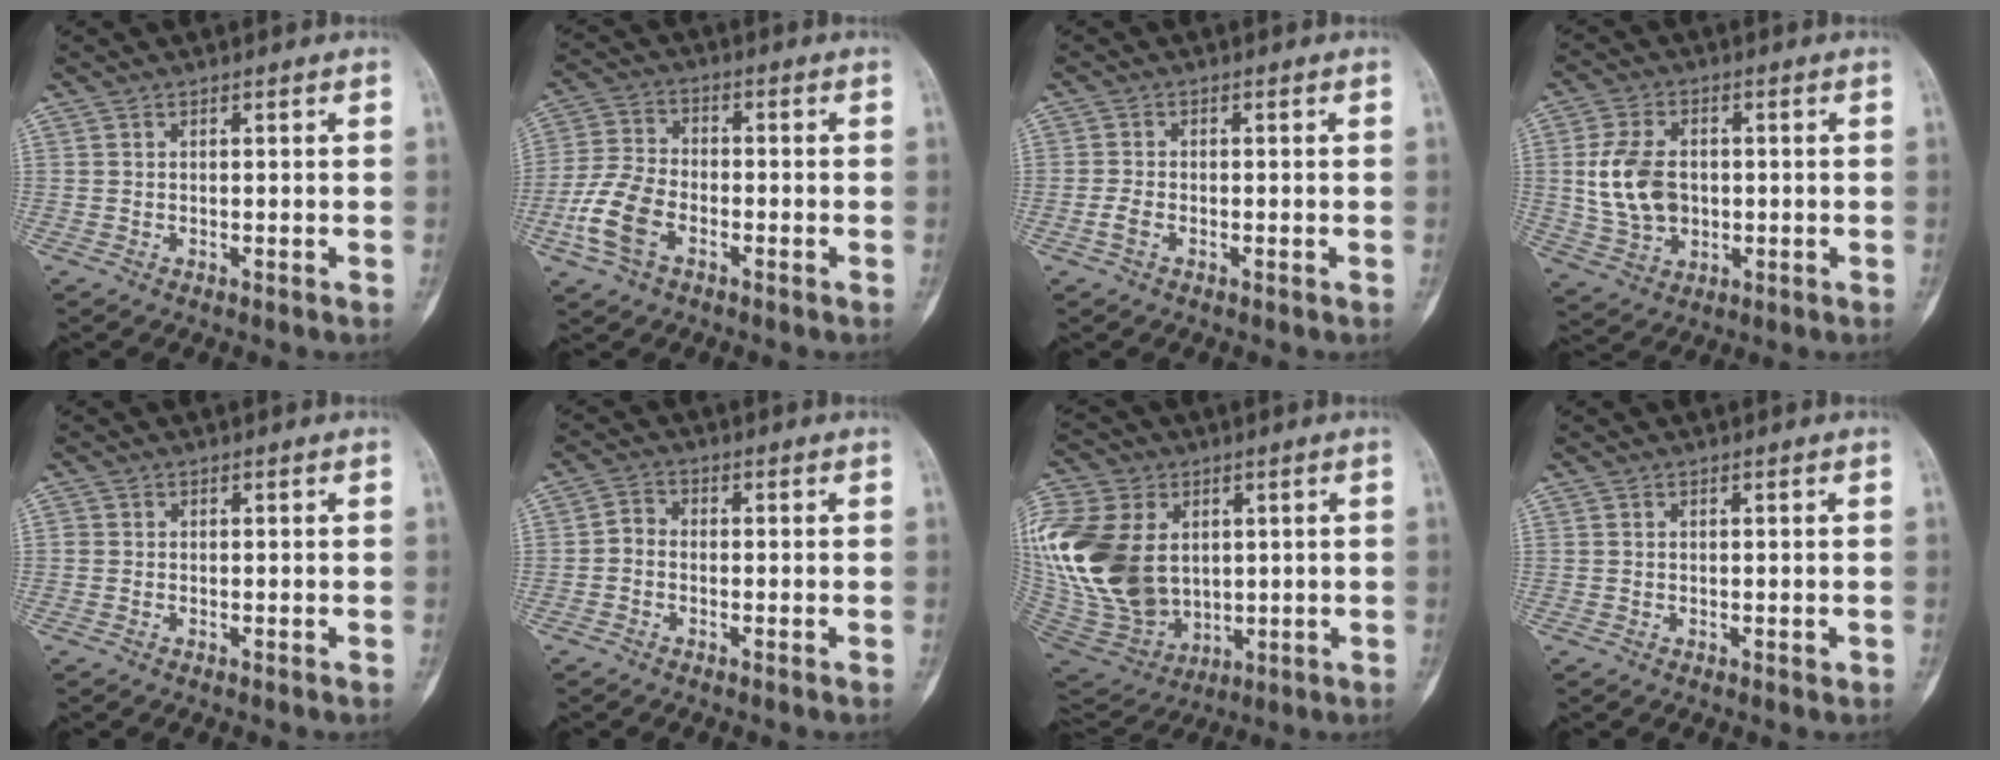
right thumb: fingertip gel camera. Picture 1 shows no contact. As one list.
[{"total": 9.8, "force": [-3.8, 6.0, 6.8], "torque": [-0.148, 0.019, -0.078]}, {"total": 2.2, "force": [-0.9, 1.4, 1.5], "torque": [-0.037, 0.004, -0.020]}, {"total": 10.8, "force": [0.5, 7.6, 7.7], "torque": [-0.138, 0.001, 0.016]}, {"total": 0.7, "force": [0.0, 0.7, 0.2], "torque": [0.003, 0.003, -0.001]}, {"total": 2.5, "force": [-0.8, 2.0, 1.4], "torque": [-0.017, 0.010, -0.027]}, {"total": 28.2, "force": [3.8, 20.3, 19.2], "torque": [-0.421, -0.001, 0.091]}, {"total": 0.8, "force": [-0.1, 0.6, 0.5], "torque": [-0.003, 0.000, 0.000]}]